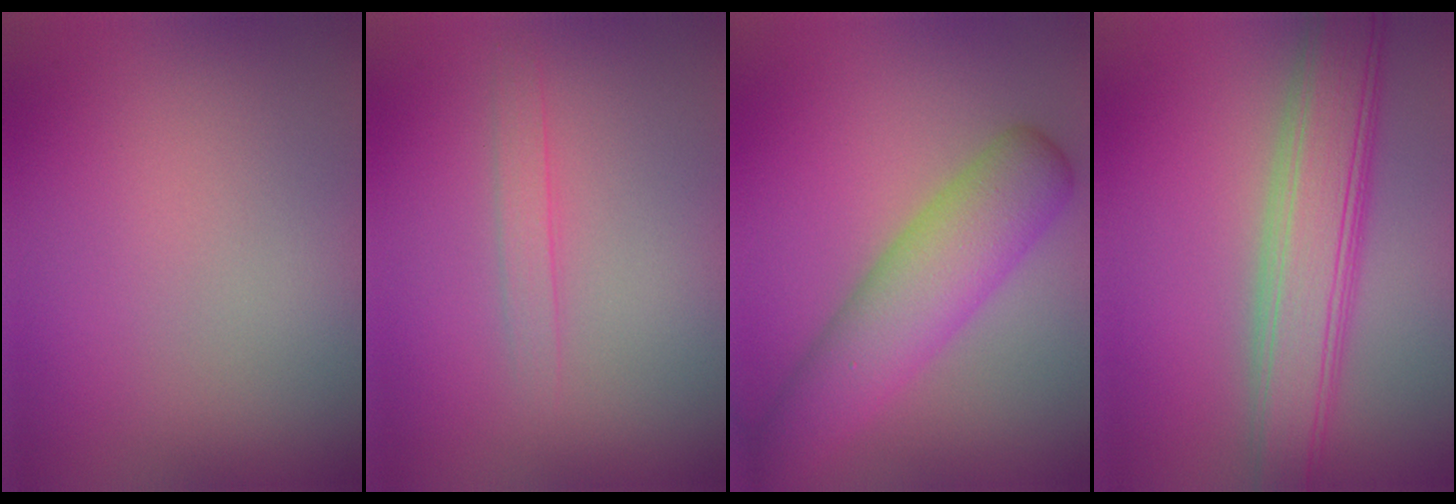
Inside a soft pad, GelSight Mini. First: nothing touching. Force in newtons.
{"total": 1.2, "press": 1.2, "slide": 0.0}
{"total": 7.1, "press": 7.1, "slide": 0.2}
{"total": 7.2, "press": 7.2, "slide": 0.2}